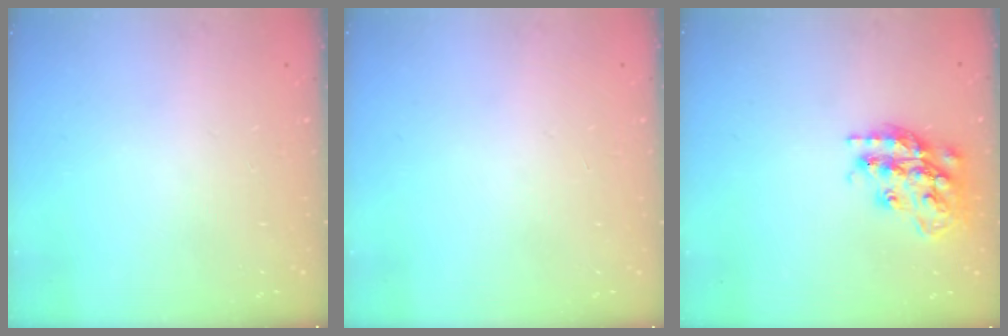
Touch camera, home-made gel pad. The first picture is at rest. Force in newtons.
{"total": 0.0}
{"total": 19.3, "press": 19.3, "slide": 1.4}